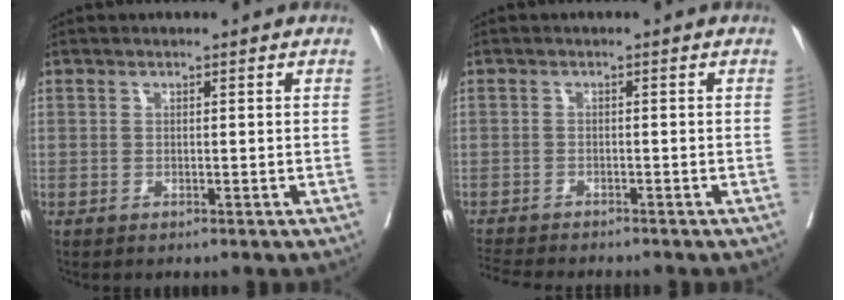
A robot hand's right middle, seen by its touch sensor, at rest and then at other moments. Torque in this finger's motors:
{"motor_torque": [0.54, -0.77, 0.07, 0.04]}